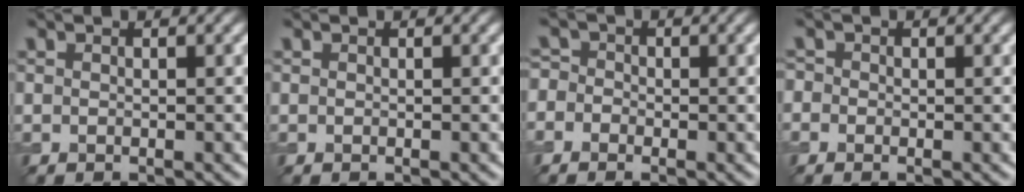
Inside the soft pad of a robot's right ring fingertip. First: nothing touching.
{"total": 0.0}
{"total": 2.0, "force": [-0.5, 1.8, 0.6], "torque": [0.002, 0.012, -0.029]}
{"total": 0.9, "force": [-0.2, 0.8, 0.2], "torque": [-0.006, -0.002, -0.009]}